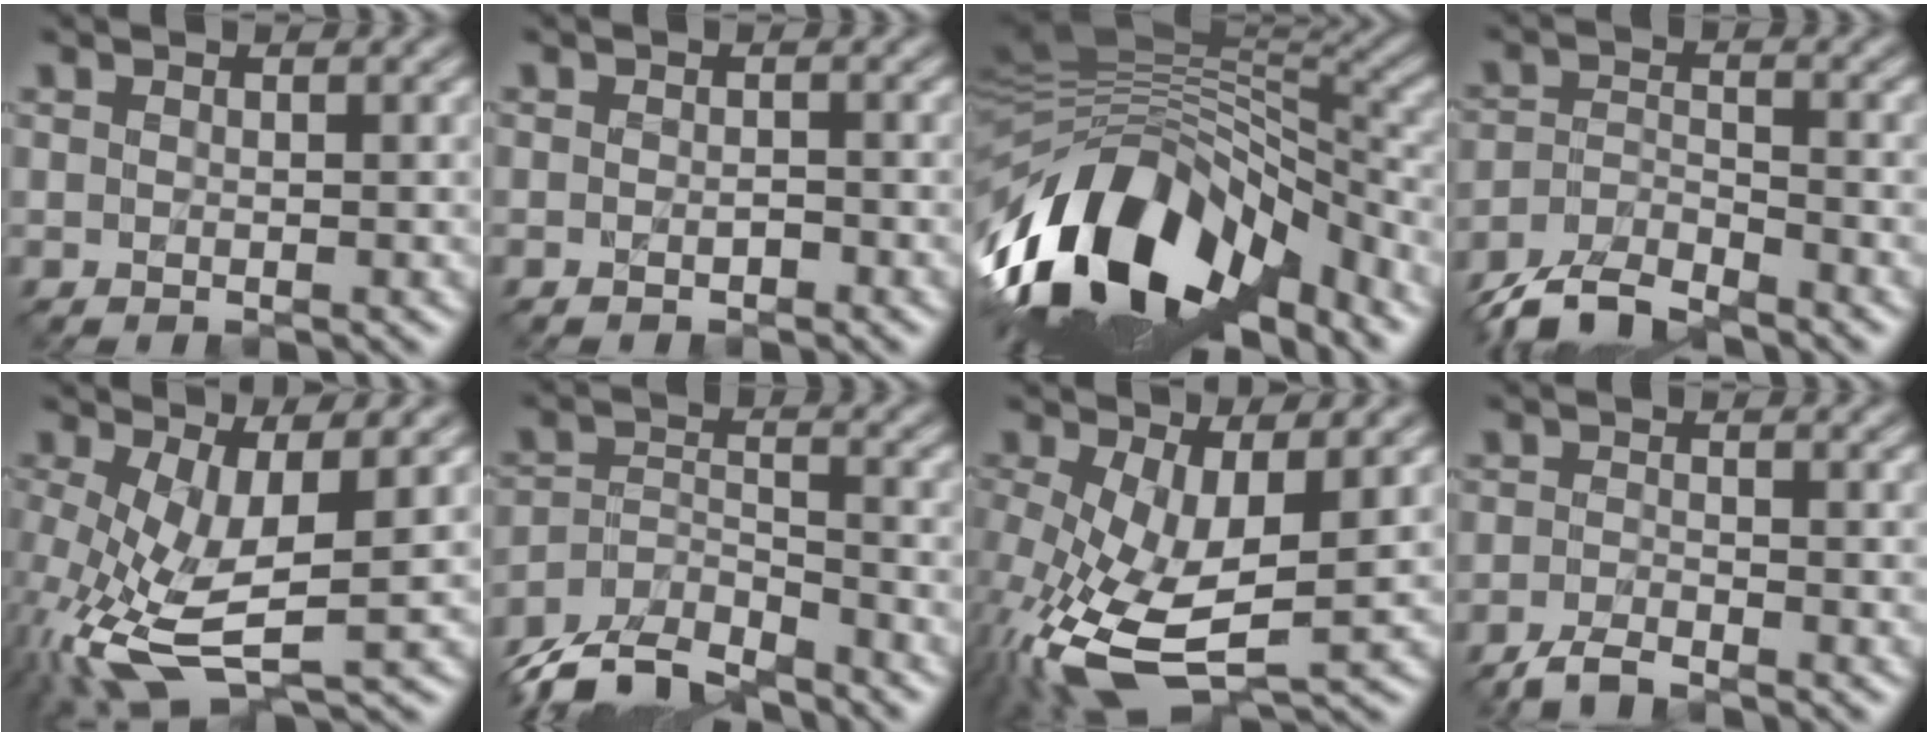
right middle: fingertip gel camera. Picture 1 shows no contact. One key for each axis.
{"total": 0.5, "fx": -0.5, "fy": -0.1, "fz": 0.1, "tx": -0.005, "ty": -0.005, "tz": -0.005}
{"total": 15.1, "fx": -8.0, "fy": 8.2, "fz": 9.8, "tx": -0.191, "ty": 0.008, "tz": -0.138}
{"total": 5.5, "fx": -5.2, "fy": 1.0, "fz": 1.2, "tx": -0.033, "ty": -0.012, "tz": -0.099}
{"total": 7.2, "fx": -1.7, "fy": 2.8, "fz": 6.4, "tx": -0.156, "ty": -0.015, "tz": -0.029}
{"total": 7.4, "fx": -6.9, "fy": 2.0, "fz": 1.6, "tx": -0.040, "ty": -0.008, "tz": -0.128}
{"total": 8.6, "fx": -1.9, "fy": 4.1, "fz": 7.4, "tx": -0.177, "ty": -0.024, "tz": -0.029}
{"total": 2.4, "fx": -2.3, "fy": 0.2, "fz": 0.6, "tx": -0.016, "ty": -0.006, "tz": -0.053}